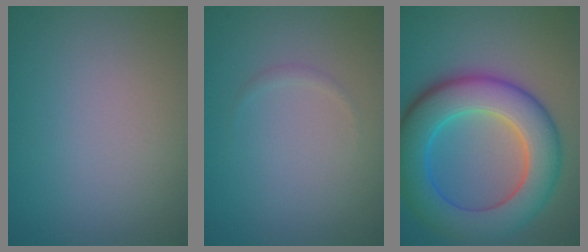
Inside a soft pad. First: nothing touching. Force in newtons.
{"total": 0.6, "press": 0.6, "slide": 0.0}
{"total": 10.6, "press": 10.5, "slide": 0.7}